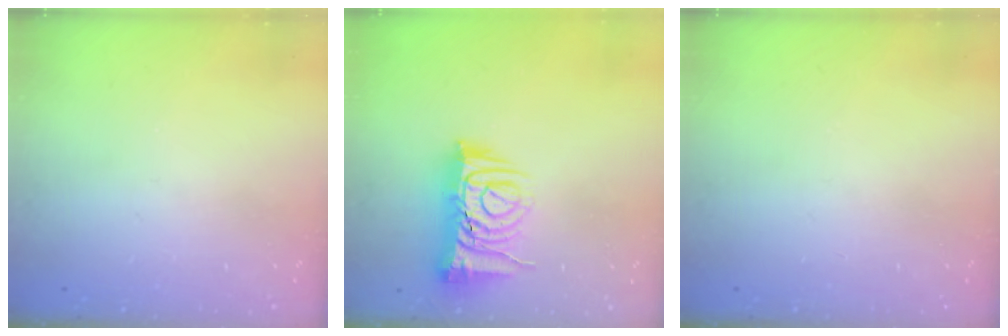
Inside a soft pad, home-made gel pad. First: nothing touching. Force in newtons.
{"total": 10.1, "press": 10.0, "slide": 1.4}
{"total": 0.0}